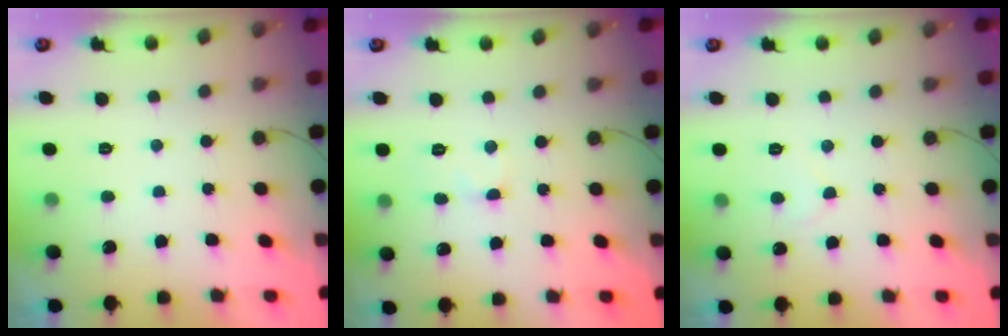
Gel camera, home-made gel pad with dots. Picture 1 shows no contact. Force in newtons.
{"total": 3.3, "press": 3.3, "slide": 0.4}
{"total": 4.2, "press": 4.2, "slide": 0.3}